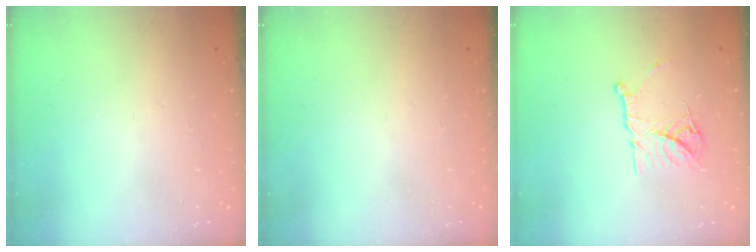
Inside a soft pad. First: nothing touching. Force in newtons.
{"total": 0.0}
{"total": 11.7, "press": 11.6, "slide": 1.0}